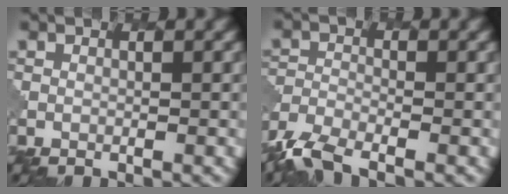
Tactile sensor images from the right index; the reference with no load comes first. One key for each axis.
{"total": 5.0, "fx": -3.9, "fy": 1.5, "fz": 2.6, "tx": -0.058, "ty": -0.013, "tz": -0.087}